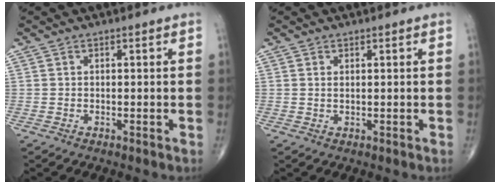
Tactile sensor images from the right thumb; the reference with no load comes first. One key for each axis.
{"total": 0.6, "fx": 0.2, "fy": 0.3, "fz": 0.5, "tx": -0.011, "ty": 0.000, "tz": 0.006}